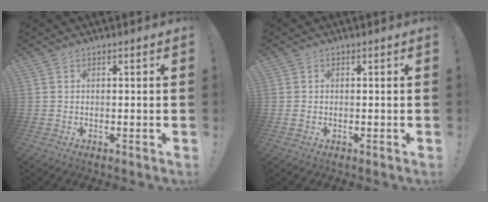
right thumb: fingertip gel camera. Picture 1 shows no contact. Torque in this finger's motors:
{"motor_torque": [0.04, -0.28, 0.06, 0.10, 0.01]}